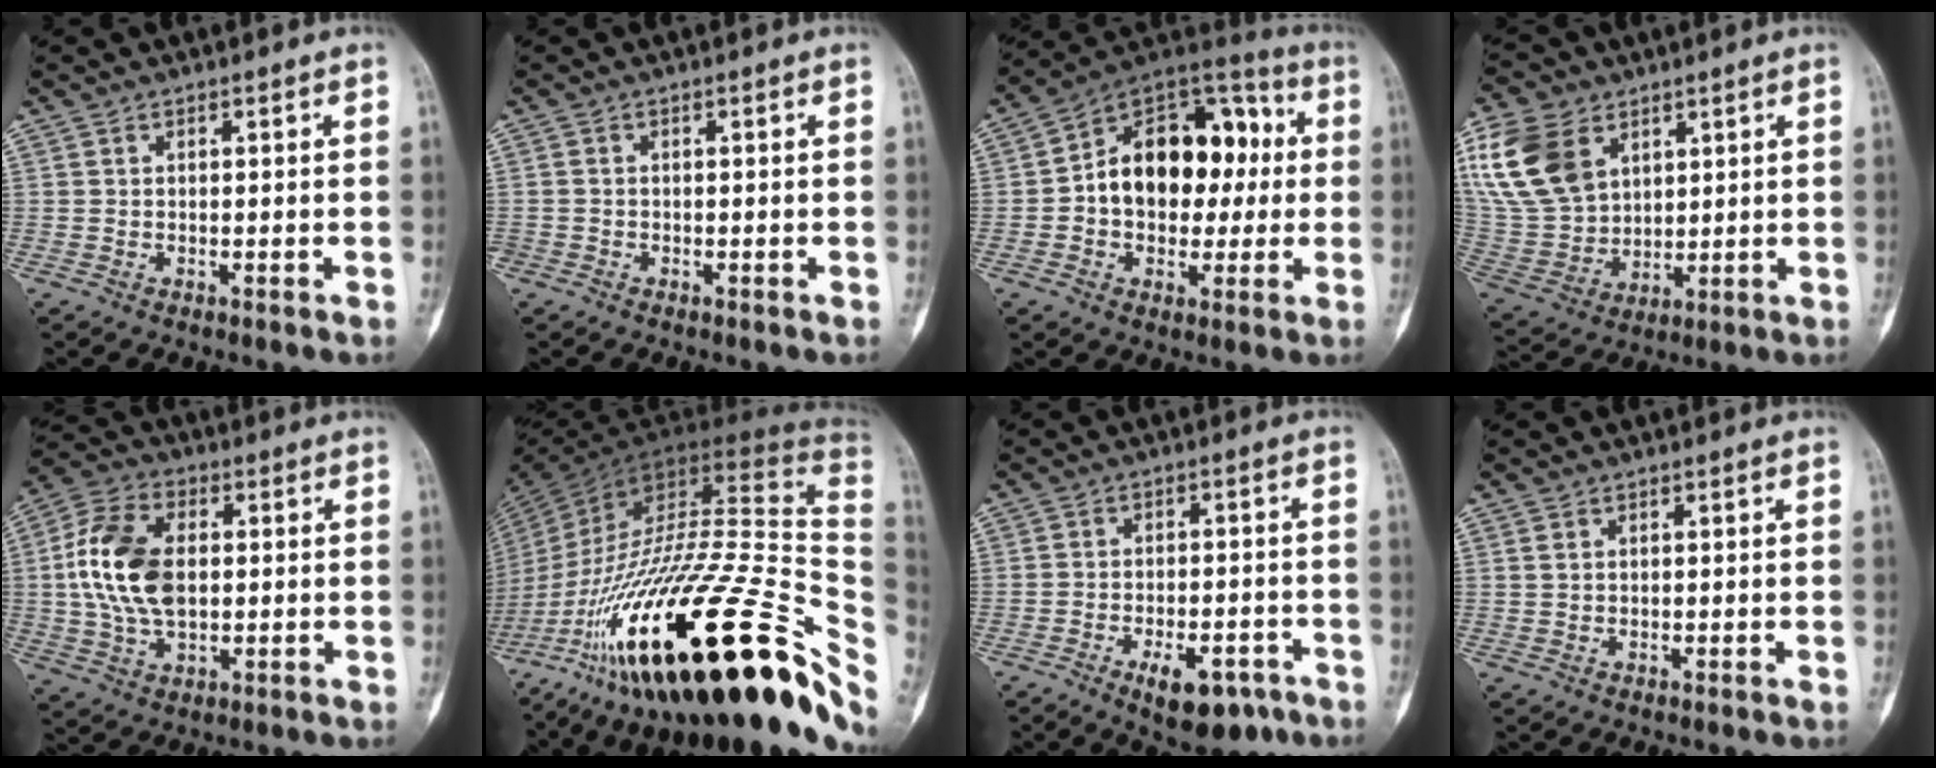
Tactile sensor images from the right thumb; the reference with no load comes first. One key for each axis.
{"total": 0.7, "fx": -0.4, "fy": 0.6, "fz": 0.0, "tx": 0.007, "ty": 0.005, "tz": -0.010}
{"total": 20.1, "fx": 1.0, "fy": 13.4, "fz": 14.9, "tx": -0.177, "ty": 0.041, "tz": 0.009}
{"total": 17.7, "fx": 7.6, "fy": 12.2, "fz": 10.4, "tx": -0.206, "ty": -0.017, "tz": 0.160}
{"total": 14.6, "fx": 1.0, "fy": 9.0, "fz": 11.5, "tx": -0.217, "ty": 0.013, "tz": 0.016}
{"total": 45.3, "fx": -18.1, "fy": 14.3, "fz": 39.0, "tx": -0.558, "ty": 0.055, "tz": -0.296}
{"total": 9.4, "fx": -5.3, "fy": 4.4, "fz": 6.4, "tx": -0.075, "ty": 0.025, "tz": -0.070}
{"total": 0.7, "fx": 0.5, "fy": 0.4, "fz": 0.3, "tx": -0.002, "ty": 0.002, "tz": 0.010}